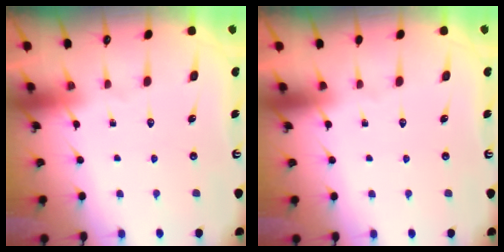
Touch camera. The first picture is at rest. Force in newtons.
{"total": 0.0}